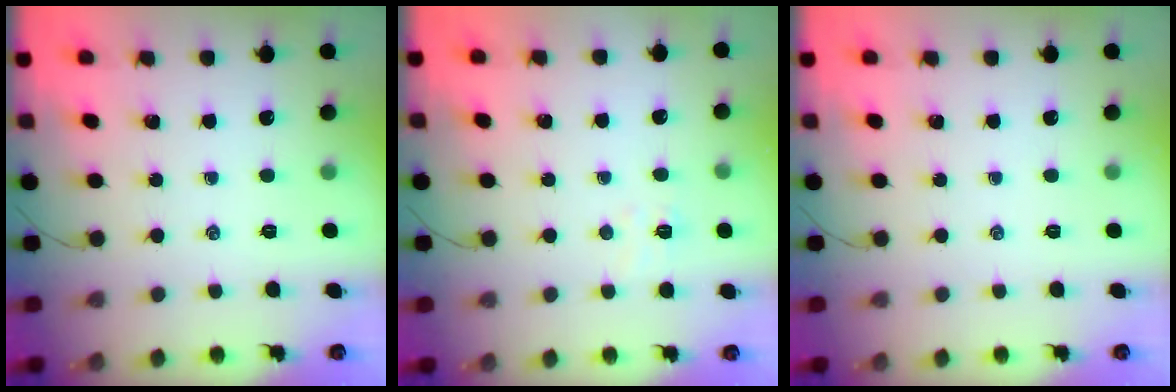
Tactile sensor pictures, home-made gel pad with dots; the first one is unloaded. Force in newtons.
{"total": 4.8, "press": 4.7, "slide": 0.7}
{"total": 0.0}